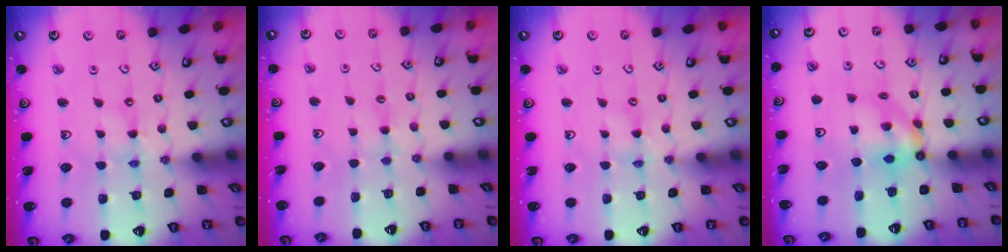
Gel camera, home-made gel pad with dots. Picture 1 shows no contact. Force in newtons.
{"total": 3.1, "press": 3.1, "slide": 0.6}
{"total": 0.0}
{"total": 5.4, "press": 5.4, "slide": 0.4}